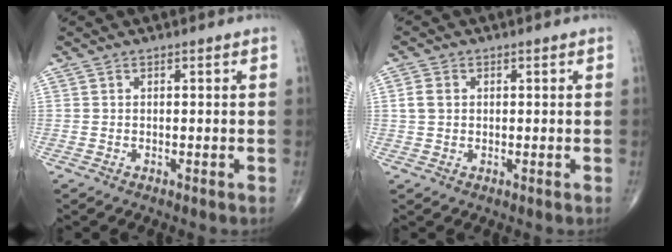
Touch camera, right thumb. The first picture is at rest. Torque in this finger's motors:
{"motor_torque": [-0.33, 0.32, 0.39, 0.17, -0.01]}